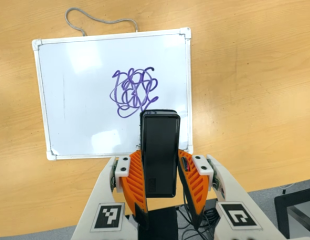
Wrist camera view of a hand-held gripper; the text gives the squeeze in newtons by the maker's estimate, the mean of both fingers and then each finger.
{"total": 4.1, "left": 2.5, "right": 5.7}